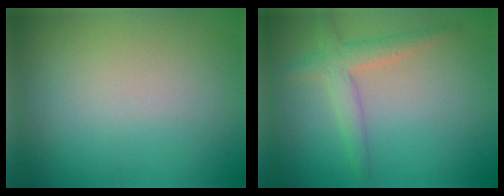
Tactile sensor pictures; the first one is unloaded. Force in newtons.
{"total": 2.8, "press": 2.8, "slide": 0.2}